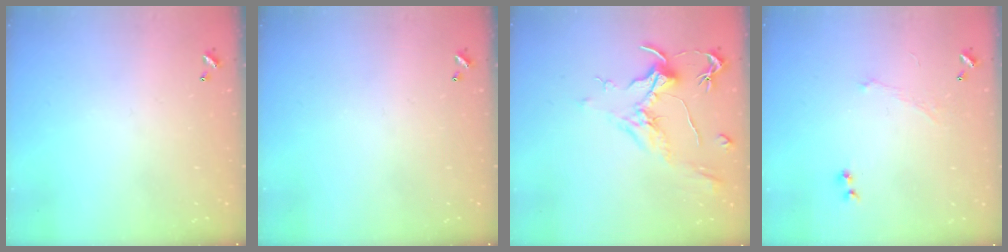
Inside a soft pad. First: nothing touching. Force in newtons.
{"total": 0.0}
{"total": 2.1, "press": 2.0, "slide": 0.8}
{"total": 1.2, "press": 1.0, "slide": 0.8}